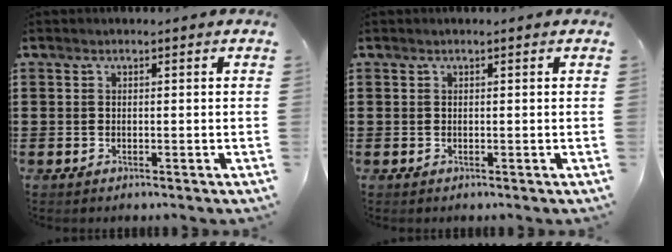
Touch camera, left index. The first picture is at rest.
{"total": 0.0}